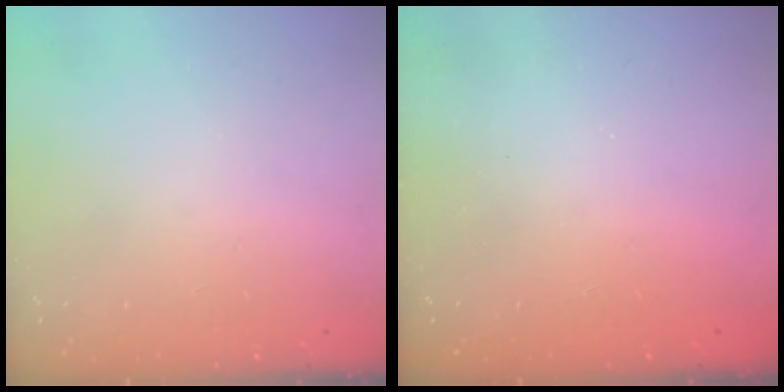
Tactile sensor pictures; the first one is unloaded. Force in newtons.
{"total": 2.3, "press": 2.2, "slide": 0.8}